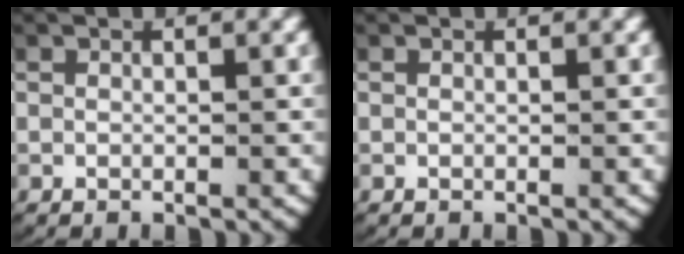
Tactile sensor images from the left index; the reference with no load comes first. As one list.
[{"total": 0.0}]